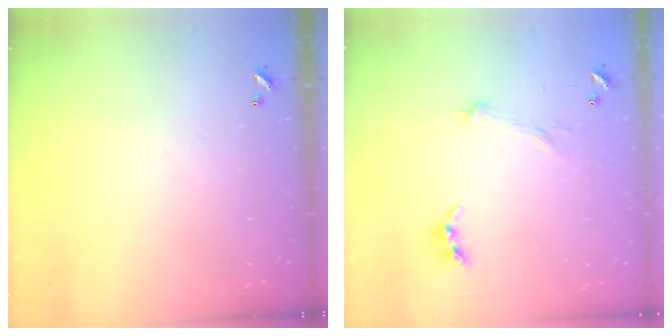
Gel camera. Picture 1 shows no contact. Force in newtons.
{"total": 2.3, "press": 2.2, "slide": 0.5}